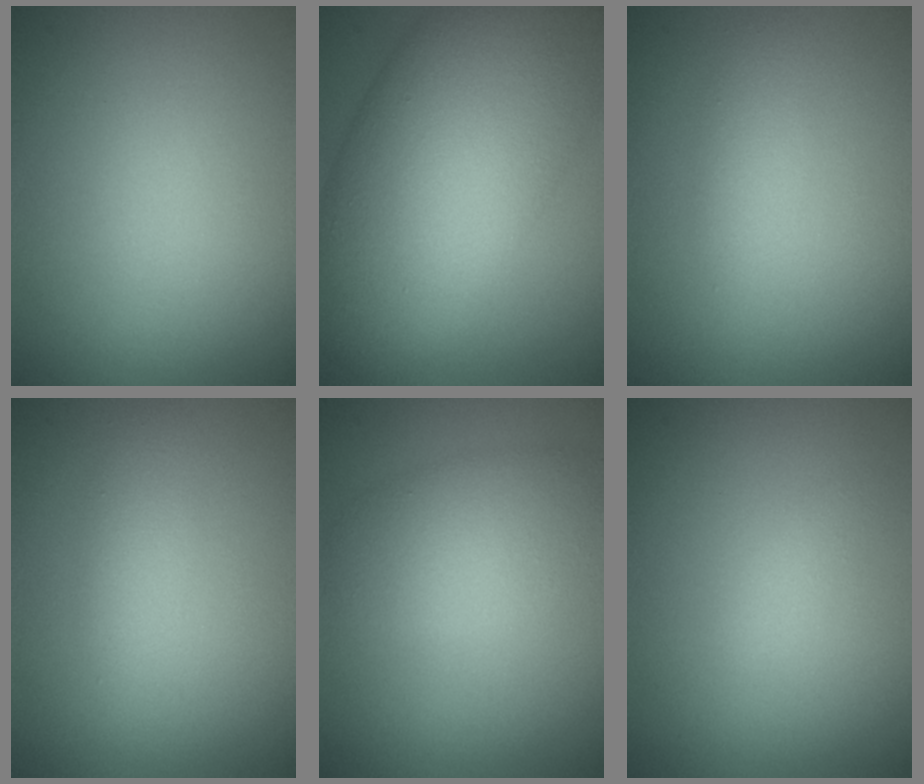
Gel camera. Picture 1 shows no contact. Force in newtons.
{"total": 14.0, "press": 14.0, "slide": 0.7}
{"total": 1.8, "press": 1.8, "slide": 0.0}
{"total": 1.8, "press": 1.8, "slide": 0.0}
{"total": 4.6, "press": 4.6, "slide": 0.2}
{"total": 1.0, "press": 1.0, "slide": 0.1}